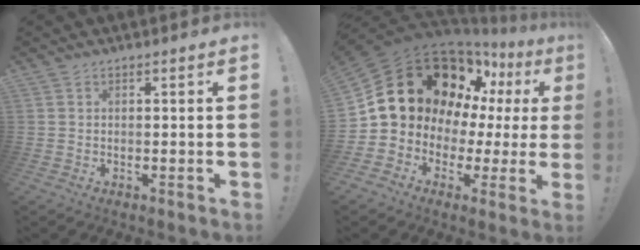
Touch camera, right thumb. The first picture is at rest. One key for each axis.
{"total": 22.5, "fx": 10.0, "fy": 15.4, "fz": 13.0, "tx": -0.209, "ty": -0.059, "tz": 0.217}